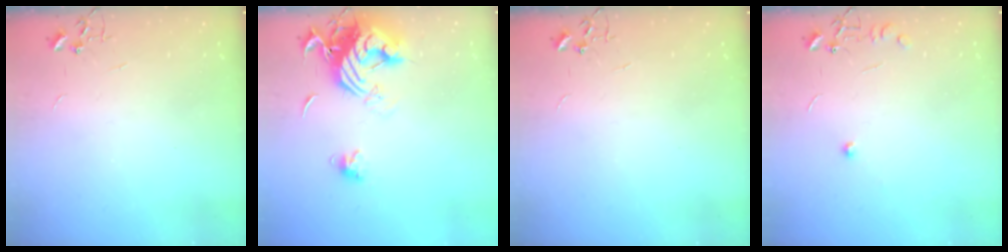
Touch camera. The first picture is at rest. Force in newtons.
{"total": 15.0, "press": 14.9, "slide": 1.6}
{"total": 0.0}
{"total": 7.6, "press": 7.5, "slide": 0.7}